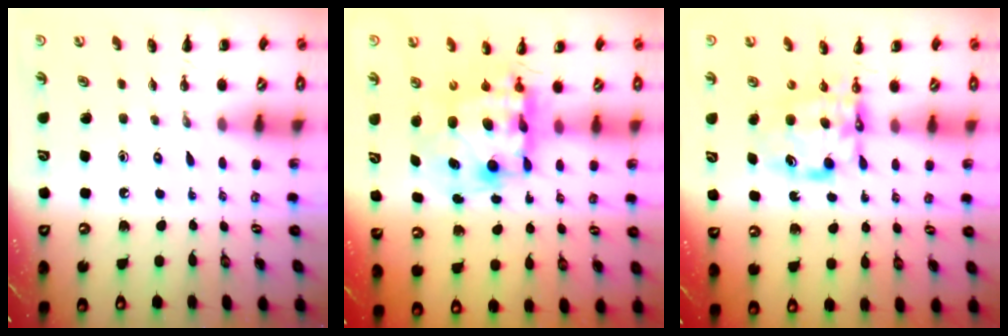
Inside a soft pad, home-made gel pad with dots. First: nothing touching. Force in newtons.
{"total": 10.3, "press": 10.0, "slide": 2.3}
{"total": 6.5, "press": 6.4, "slide": 0.9}